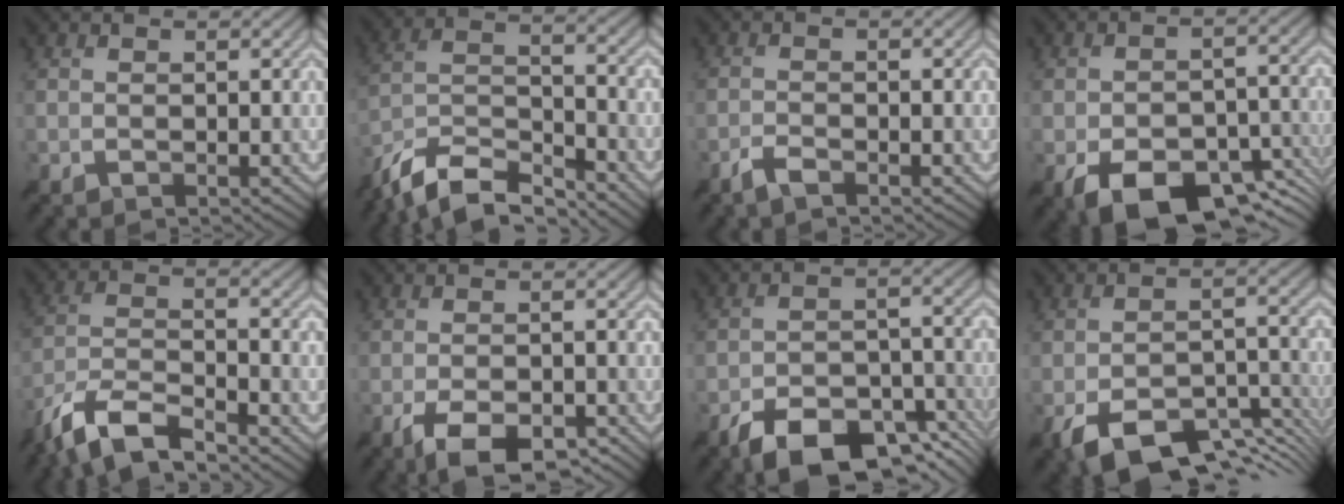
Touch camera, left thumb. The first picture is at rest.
{"total": 11.9, "force": [-9.7, 3.1, 6.1], "torque": [-0.132, -0.002, -0.189]}
{"total": 1.9, "force": [-1.4, 0.3, 1.3], "torque": [-0.031, 0.002, -0.034]}
{"total": 12.0, "force": [-6.6, 5.6, 8.3], "torque": [-0.143, -0.013, -0.109]}
{"total": 10.4, "force": [-7.9, 2.7, 6.3], "torque": [-0.136, -0.003, -0.164]}
{"total": 7.9, "force": [-4.8, 2.5, 5.7], "torque": [-0.102, 0.000, -0.080]}
{"total": 11.6, "force": [-7.6, 4.6, 7.4], "torque": [-0.127, -0.004, -0.141]}
{"total": 11.8, "force": [-7.7, 4.3, 8.0], "torque": [-0.137, -0.008, -0.135]}